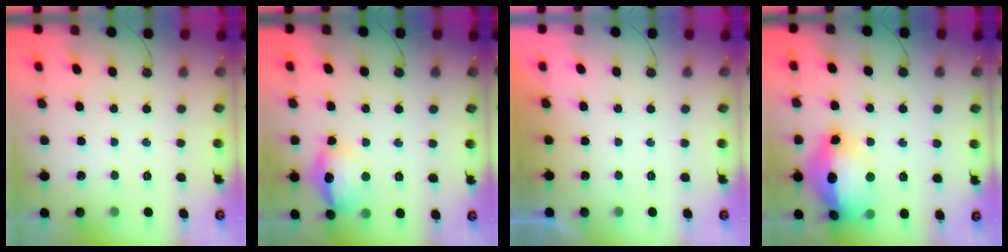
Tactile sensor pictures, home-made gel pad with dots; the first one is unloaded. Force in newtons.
{"total": 13.7, "press": 13.6, "slide": 1.0}
{"total": 0.0}
{"total": 18.9, "press": 18.8, "slide": 1.9}